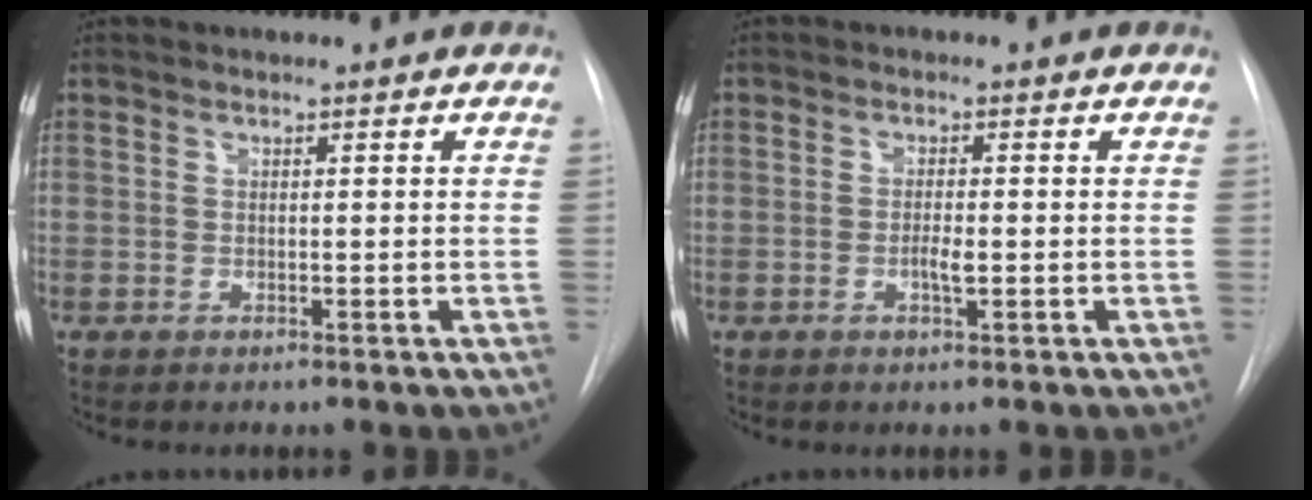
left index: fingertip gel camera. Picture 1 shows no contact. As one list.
[{"total": 1.8, "force": [-0.6, 0.3, 1.7], "torque": [-0.032, -0.003, -0.011]}]